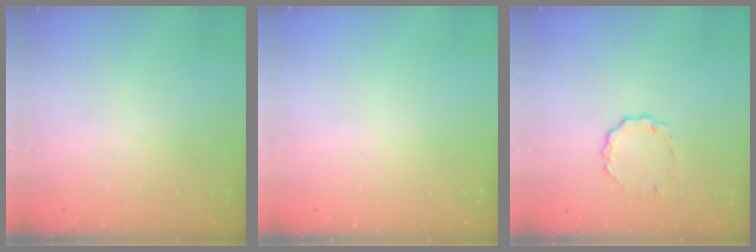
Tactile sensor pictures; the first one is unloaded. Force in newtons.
{"total": 0.0}
{"total": 5.1, "press": 5.0, "slide": 0.5}